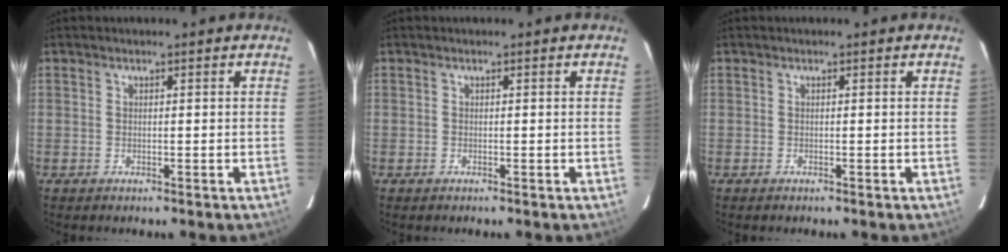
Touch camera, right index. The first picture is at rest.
{"total": 0.0}
{"total": 0.0}